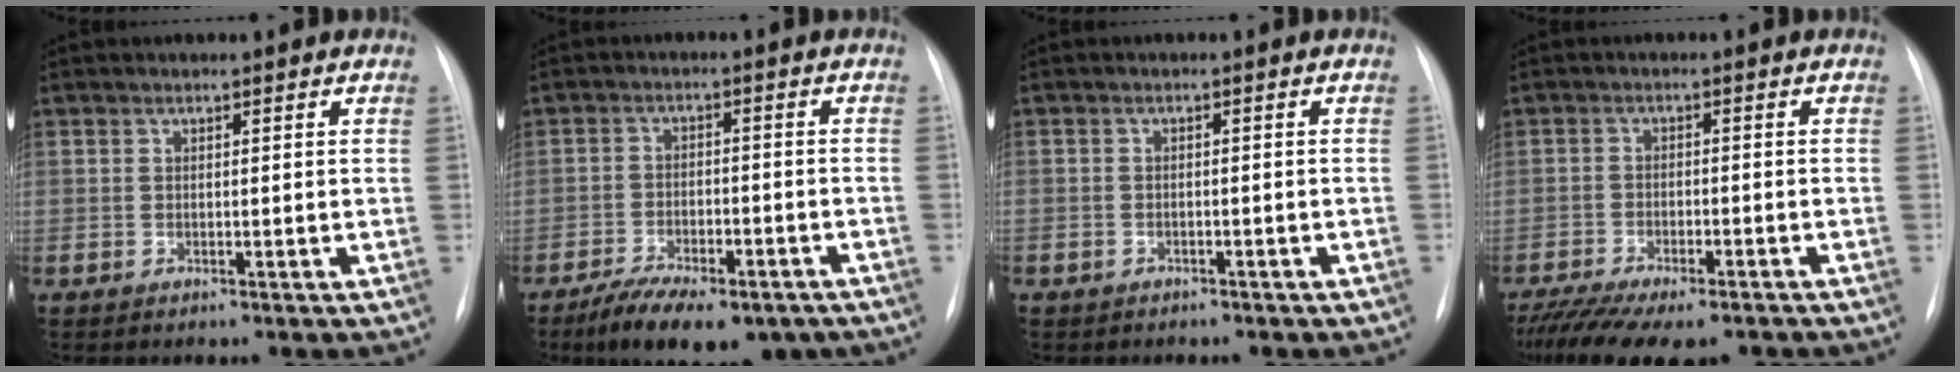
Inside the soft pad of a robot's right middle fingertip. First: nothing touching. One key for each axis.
{"total": 14.1, "fx": -10.3, "fy": 5.8, "fz": 7.7, "tx": -0.117, "ty": 0.006, "tz": -0.155}
{"total": 2.7, "fx": -2.3, "fy": 1.4, "fz": 0.6, "tx": -0.016, "ty": 0.005, "tz": -0.020}
{"total": 14.1, "fx": -11.0, "fy": 4.4, "fz": 7.6, "tx": -0.154, "ty": -0.020, "tz": -0.166}